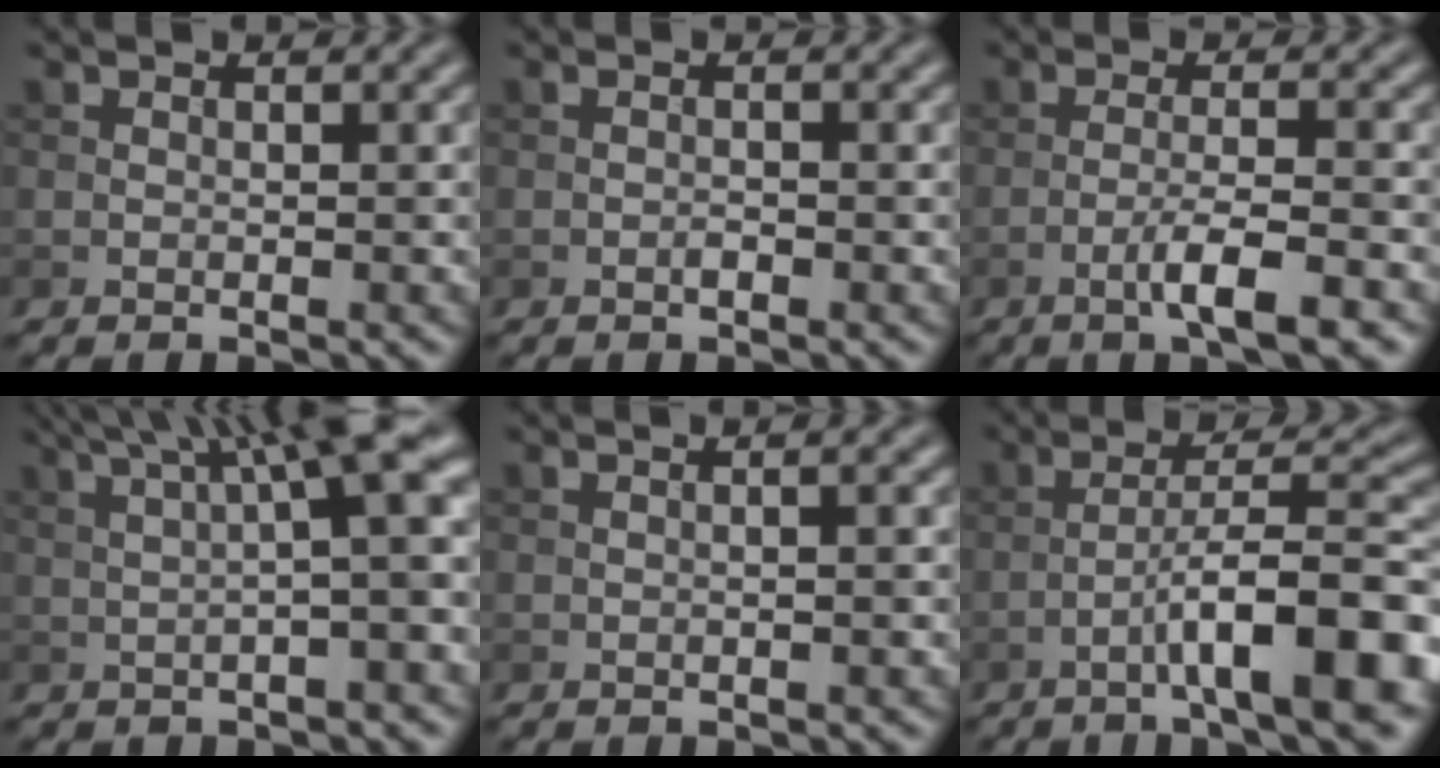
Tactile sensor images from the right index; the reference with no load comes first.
{"total": 0.7, "force": [-0.4, 0.2, 0.6], "torque": [-0.013, 0.001, -0.008]}
{"total": 4.1, "force": [-2.0, 0.5, 3.5], "torque": [-0.062, 0.006, -0.040]}
{"total": 10.5, "force": [3.4, 2.2, 9.7], "torque": [-0.111, 0.030, 0.047]}
{"total": 2.0, "force": [0.4, 0.8, 1.8], "torque": [-0.009, -0.001, -0.007]}
{"total": 9.1, "force": [-4.0, 1.6, 8.0], "torque": [-0.119, 0.025, -0.065]}